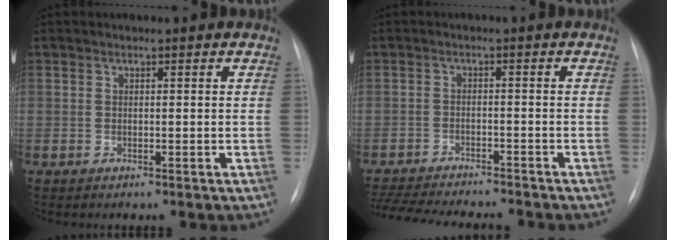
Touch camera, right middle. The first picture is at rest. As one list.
[{"total": 14.9, "force": [-13.5, 2.5, 5.8], "torque": [-0.122, -0.015, -0.193]}]